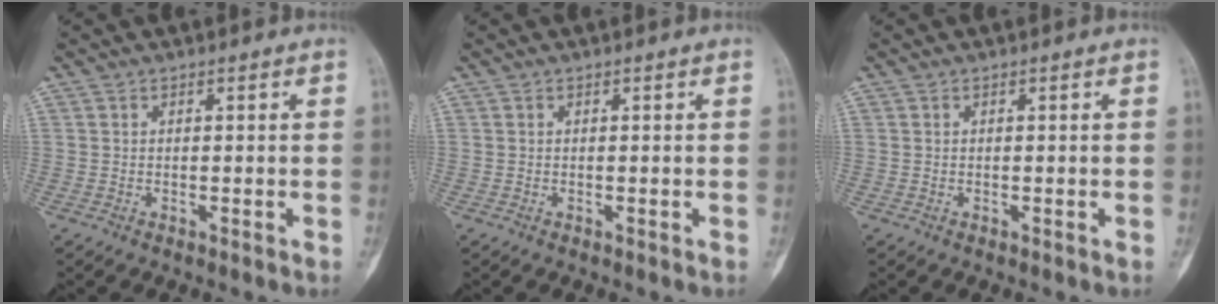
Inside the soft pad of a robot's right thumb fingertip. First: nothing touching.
{"total": 0.0}
{"total": 0.0}